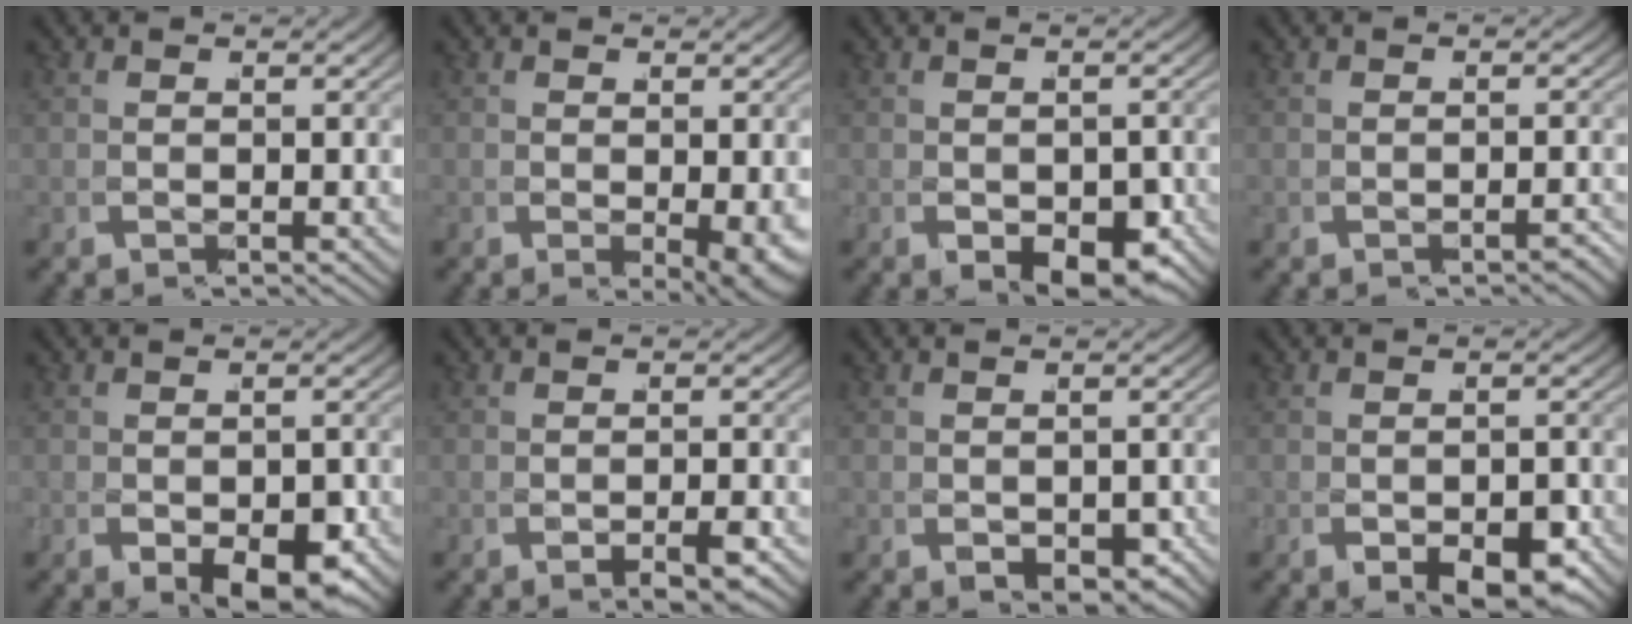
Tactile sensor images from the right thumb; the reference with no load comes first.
{"total": 2.3, "force": [-0.6, 0.3, 2.2], "torque": [-0.033, -0.010, 0.000]}
{"total": 3.4, "force": [-1.4, 1.6, 2.7], "torque": [-0.048, -0.016, -0.009]}
{"total": 1.2, "force": [-1.1, -0.3, -0.1], "torque": [-0.016, -0.007, -0.015]}
{"total": 3.8, "force": [-1.5, 1.4, 3.2], "torque": [-0.058, -0.016, -0.012]}
{"total": 1.6, "force": [-1.1, -0.5, 1.0], "torque": [-0.023, -0.001, -0.016]}
{"total": 1.7, "force": [-0.7, 0.9, 1.2], "torque": [-0.023, -0.009, -0.003]}
{"total": 3.4, "force": [-1.7, 1.1, 2.7], "torque": [-0.053, -0.013, -0.016]}